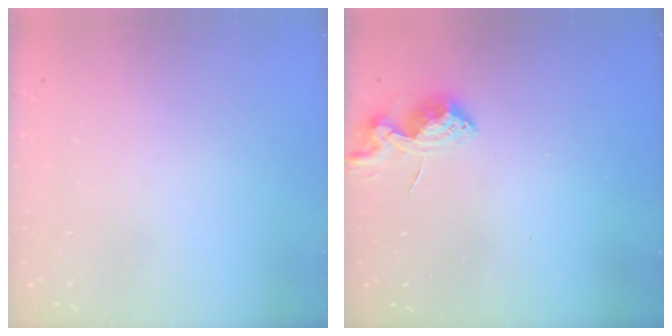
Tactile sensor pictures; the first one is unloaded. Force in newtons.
{"total": 7.3, "press": 7.3, "slide": 0.6}